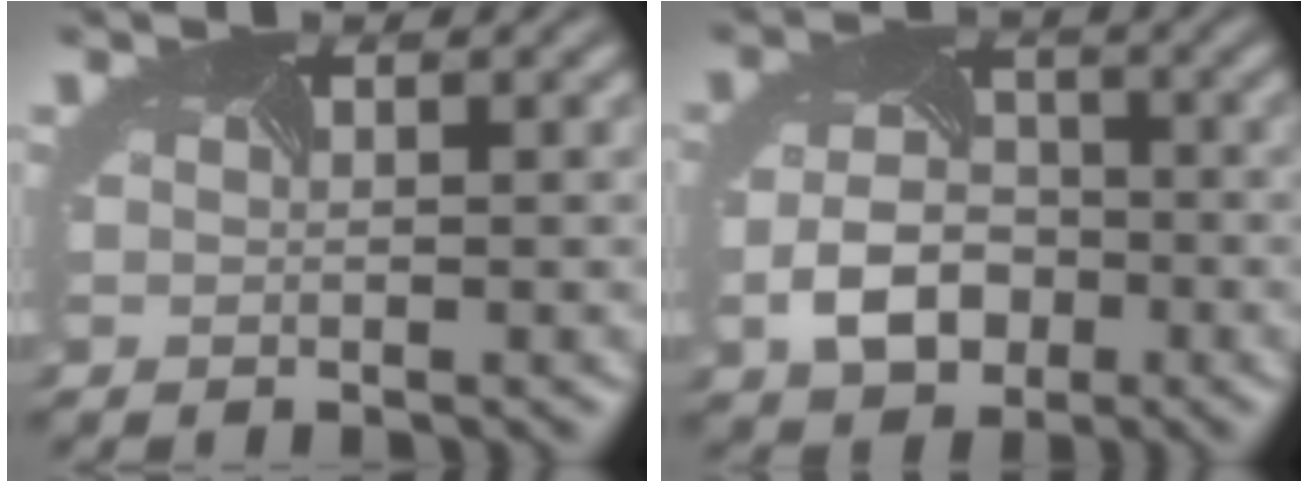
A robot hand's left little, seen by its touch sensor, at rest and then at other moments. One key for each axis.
{"total": 5.1, "fx": -1.8, "fy": 3.7, "fz": 3.1, "tx": -0.066, "ty": -0.015, "tz": -0.029}